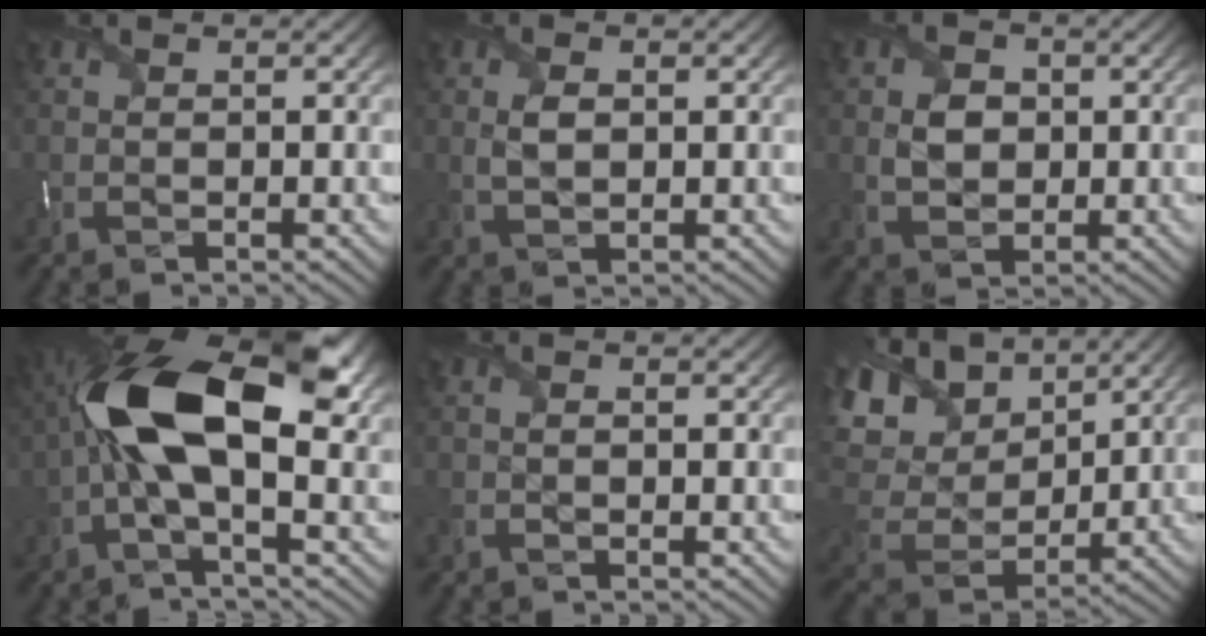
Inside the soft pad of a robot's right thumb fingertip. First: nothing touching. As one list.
[{"total": 2.7, "force": [0.4, 1.6, 2.2], "torque": [-0.052, -0.004, 0.009]}, {"total": 4.2, "force": [0.2, 3.4, 2.5], "torque": [-0.057, -0.005, 0.002]}, {"total": 14.7, "force": [0.8, 6.3, 13.2], "torque": [-0.260, 0.019, 0.002]}, {"total": 1.3, "force": [-0.5, 0.8, 0.9], "torque": [-0.018, -0.005, -0.008]}, {"total": 14.4, "force": [7.2, 8.9, 8.6], "torque": [-0.243, 0.037, 0.137]}]